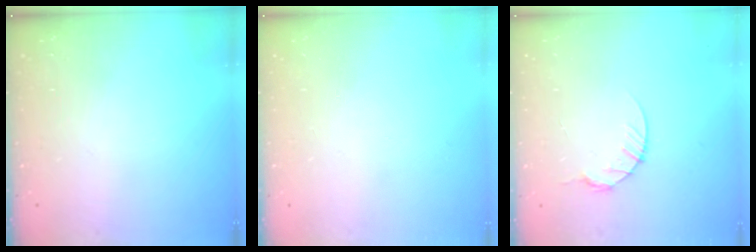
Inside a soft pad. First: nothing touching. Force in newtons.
{"total": 0.0}
{"total": 5.1, "press": 5.0, "slide": 0.6}